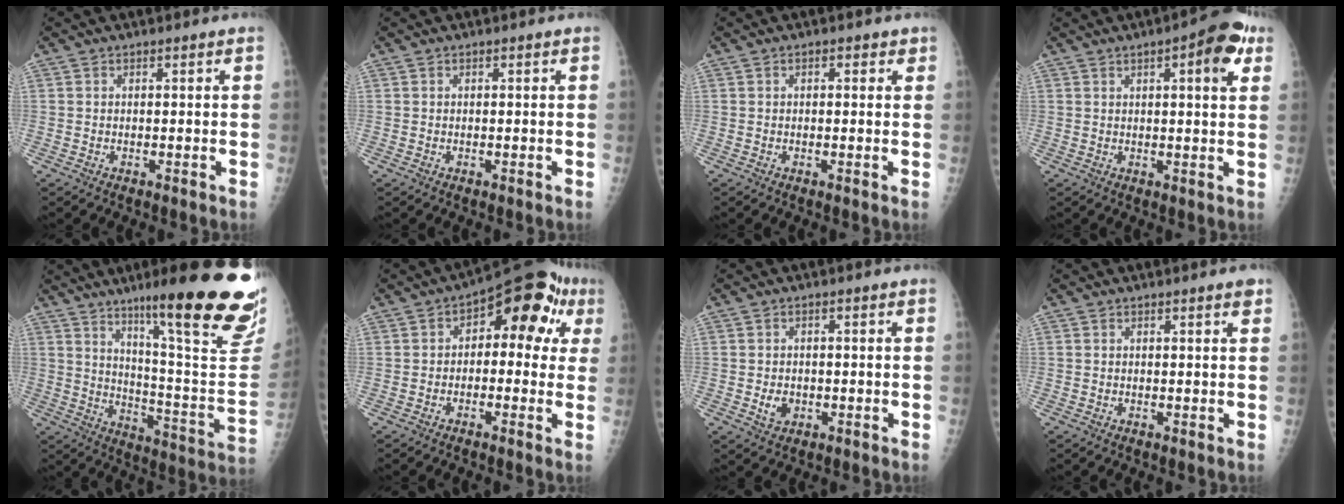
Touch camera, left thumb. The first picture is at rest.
{"total": 0.0}
{"total": 1.5, "force": [0.7, 1.0, 0.9], "torque": [-0.002, 0.001, 0.004]}
{"total": 8.9, "force": [3.9, 2.6, 7.6], "torque": [-0.084, -0.003, 0.044]}
{"total": 28.1, "force": [17.5, 3.7, 21.6], "torque": [-0.252, -0.090, 0.255]}
{"total": 13.8, "force": [3.5, 7.6, 11.0], "torque": [-0.087, 0.032, 0.033]}
{"total": 3.1, "force": [-0.7, 2.4, 1.8], "torque": [-0.024, 0.001, -0.006]}
{"total": 1.1, "force": [0.7, 0.1, 0.9], "torque": [-0.011, -0.003, 0.008]}